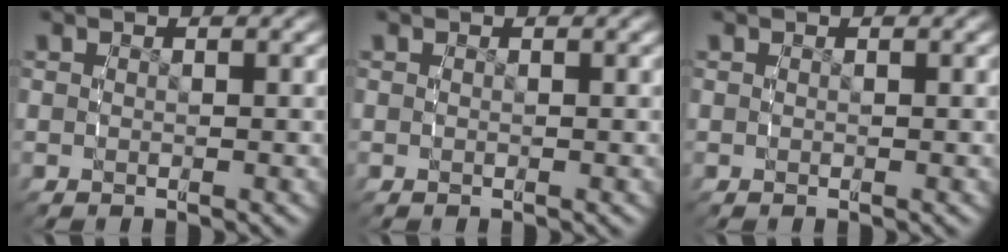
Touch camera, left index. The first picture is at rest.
{"total": 0.0}
{"total": 0.0}